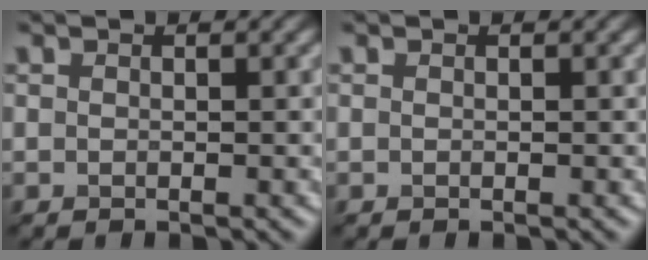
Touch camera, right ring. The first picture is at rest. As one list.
[{"total": 0.0}]